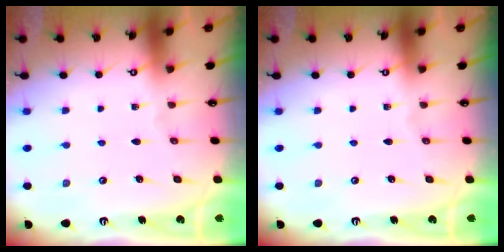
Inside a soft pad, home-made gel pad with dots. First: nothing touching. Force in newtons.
{"total": 0.0}